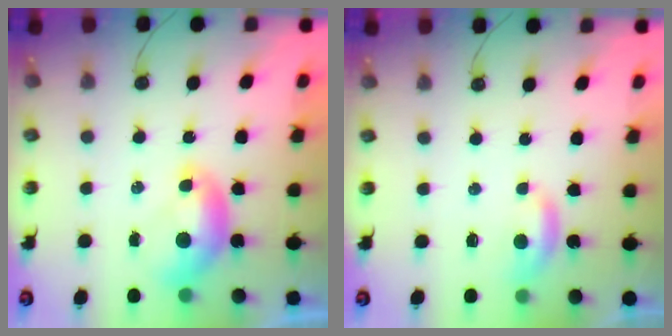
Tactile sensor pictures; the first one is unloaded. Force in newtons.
{"total": 2.6, "press": 2.6, "slide": 0.4}